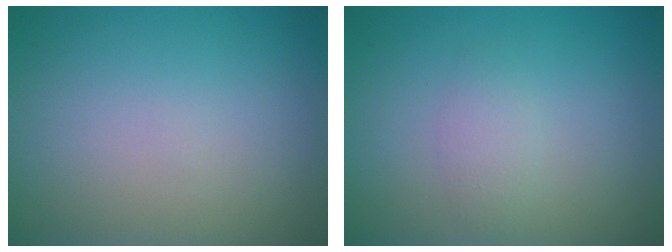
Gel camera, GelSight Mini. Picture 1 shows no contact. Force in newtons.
{"total": 1.4, "press": 1.4, "slide": 0.0}